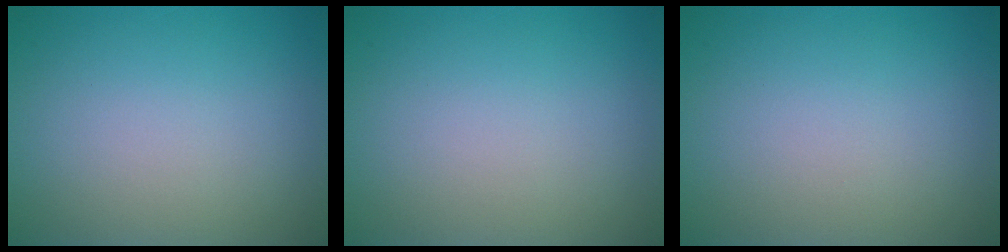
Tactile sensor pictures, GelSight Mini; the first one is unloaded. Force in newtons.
{"total": 0.0}
{"total": 0.0}